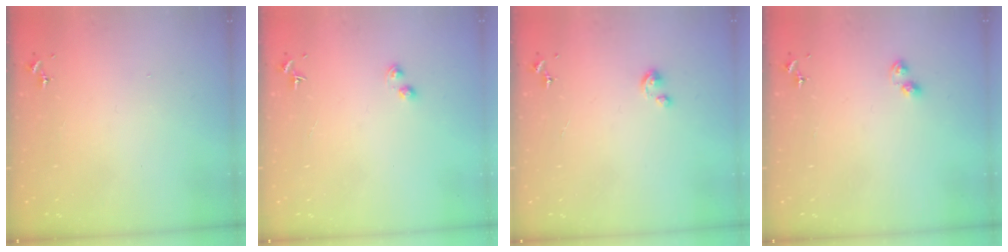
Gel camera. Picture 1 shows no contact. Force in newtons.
{"total": 2.8, "press": 2.7, "slide": 0.4}
{"total": 2.3, "press": 2.3, "slide": 0.3}
{"total": 3.8, "press": 3.8, "slide": 0.4}